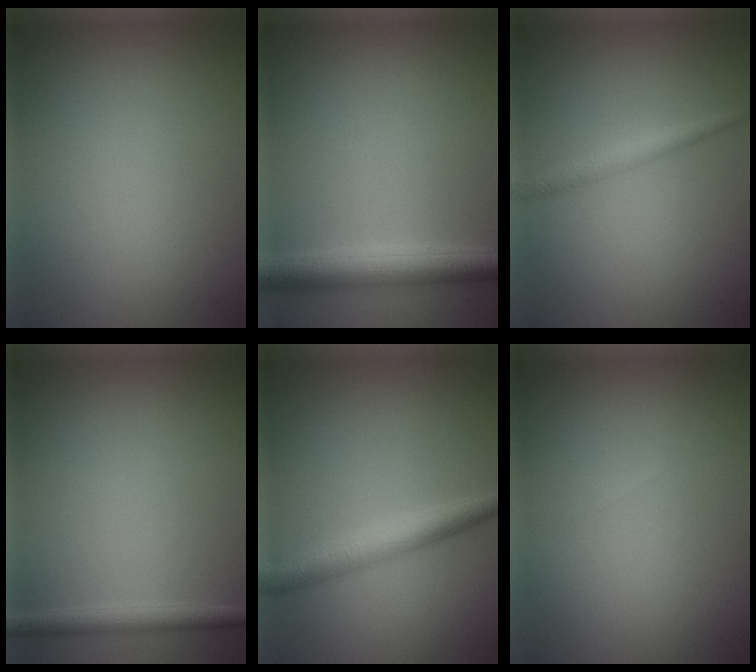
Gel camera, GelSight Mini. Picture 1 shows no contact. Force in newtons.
{"total": 4.1, "press": 4.1, "slide": 0.1}
{"total": 1.6, "press": 1.6, "slide": 0.1}
{"total": 1.8, "press": 1.8, "slide": 0.1}
{"total": 3.4, "press": 3.4, "slide": 0.1}
{"total": 0.0}